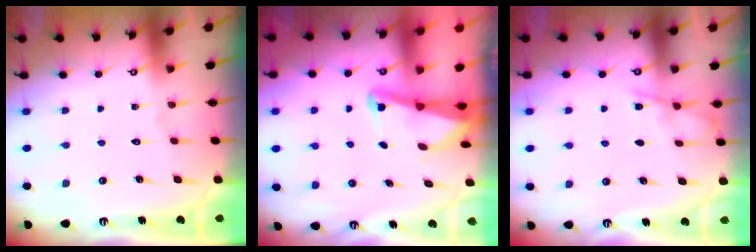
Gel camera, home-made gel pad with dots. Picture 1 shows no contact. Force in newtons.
{"total": 2.7, "press": 2.6, "slide": 0.6}
{"total": 4.3, "press": 4.2, "slide": 0.6}